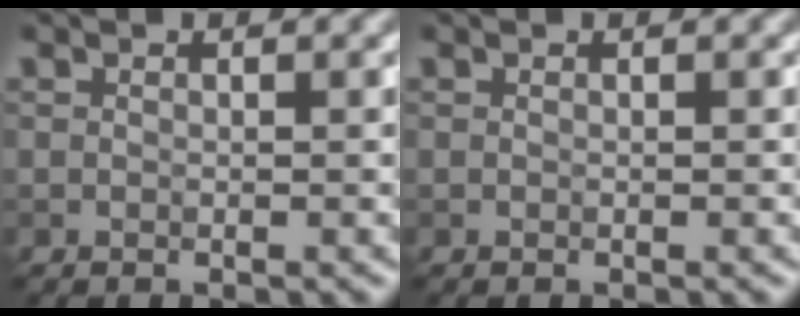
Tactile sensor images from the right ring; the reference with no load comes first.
{"total": 0.0}